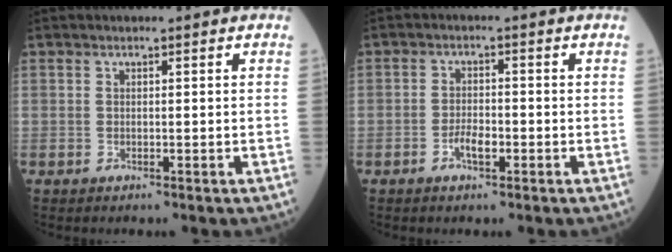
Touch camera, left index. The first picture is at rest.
{"total": 2.5, "force": [-1.2, 0.9, 2.0], "torque": [-0.038, 0.002, -0.022]}